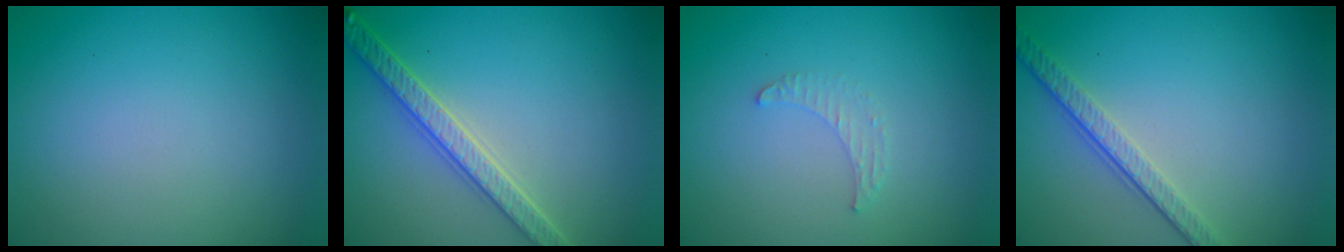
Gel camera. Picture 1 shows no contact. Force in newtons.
{"total": 4.0, "press": 3.5, "slide": 2.0}
{"total": 1.1, "press": 1.1, "slide": 0.3}
{"total": 3.5, "press": 2.5, "slide": 2.5}